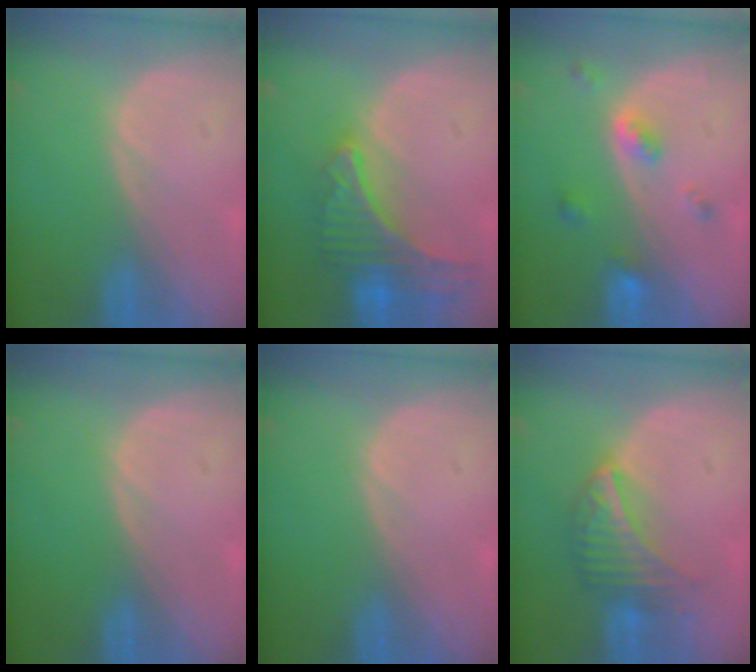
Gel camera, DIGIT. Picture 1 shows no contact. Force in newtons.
{"total": 9.1, "press": 8.0, "slide": 4.3}
{"total": 4.4, "press": 4.1, "slide": 1.7}
{"total": 0.0}
{"total": 0.0}
{"total": 6.4, "press": 6.3, "slide": 1.5}